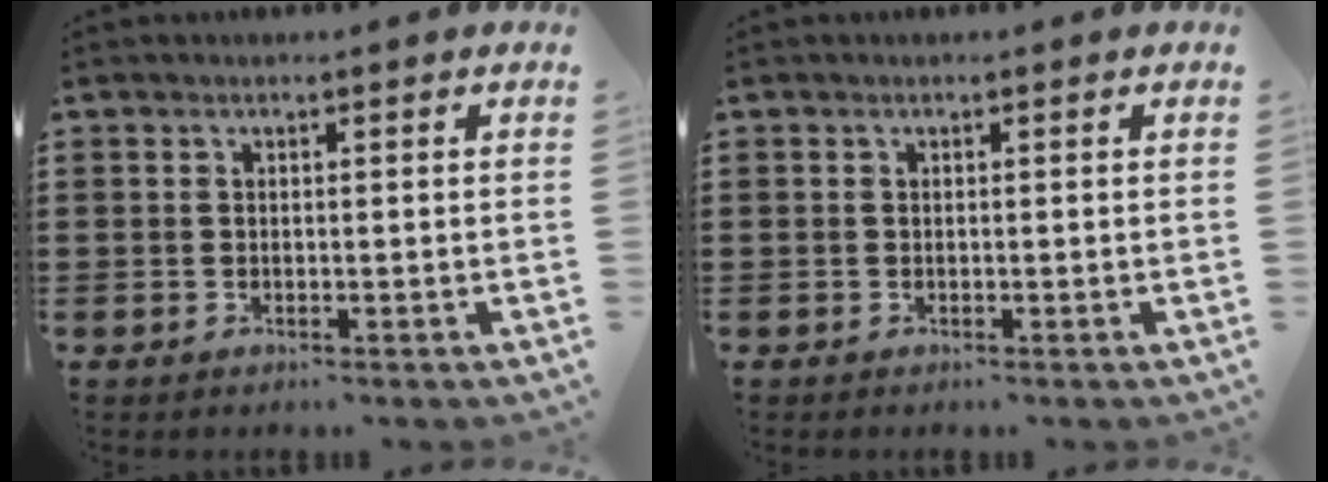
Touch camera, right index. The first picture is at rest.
{"total": 0.0}